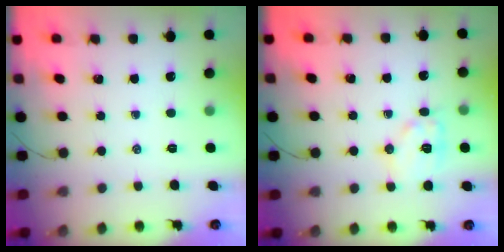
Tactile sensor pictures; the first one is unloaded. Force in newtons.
{"total": 9.4, "press": 9.4, "slide": 0.4}